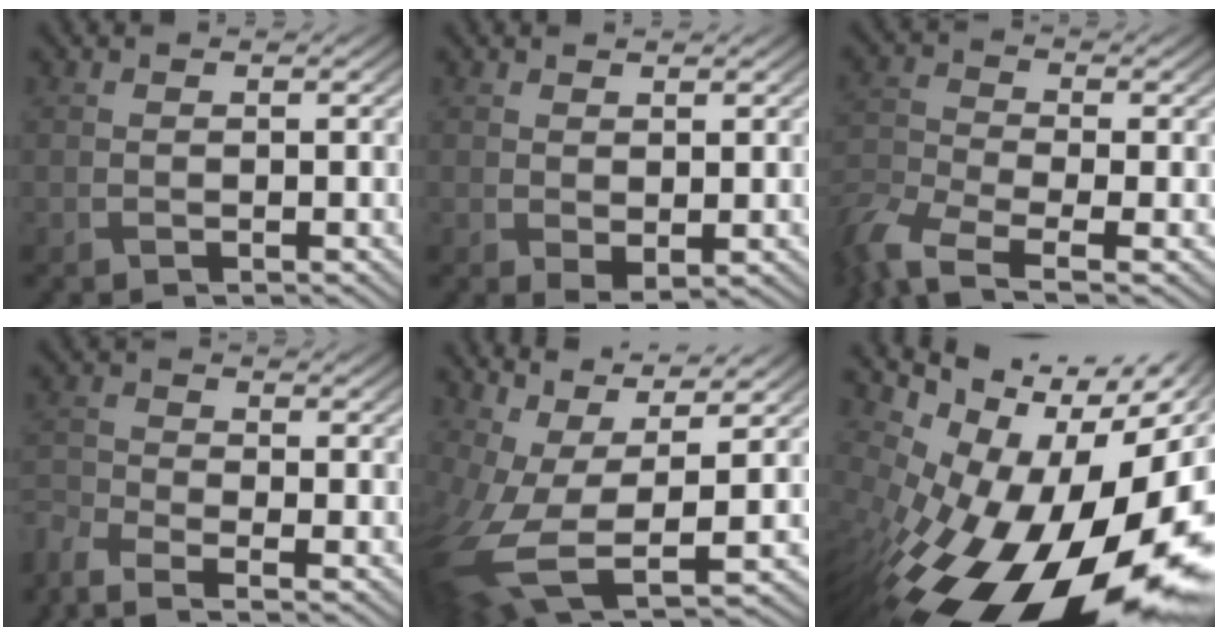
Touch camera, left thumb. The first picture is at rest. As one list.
[{"total": 1.5, "force": [0.3, 0.8, 1.2], "torque": [-0.027, -0.007, 0.012]}, {"total": 7.4, "force": [-4.5, 2.9, 5.0], "torque": [-0.126, -0.018, -0.100]}, {"total": 5.2, "force": [-4.1, 1.4, 2.8], "torque": [-0.073, -0.015, -0.090]}, {"total": 13.7, "force": [0.6, 6.3, 12.1], "torque": [-0.263, -0.030, 0.041]}, {"total": 20.3, "force": [-5.2, 11.4, 15.9], "torque": [-0.247, -0.056, -0.070]}]